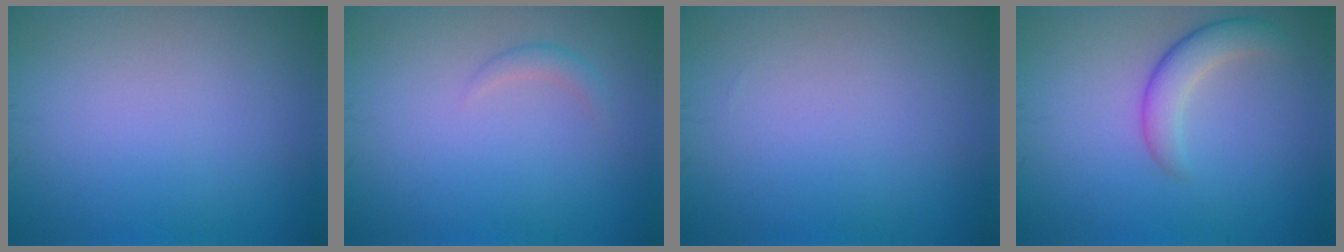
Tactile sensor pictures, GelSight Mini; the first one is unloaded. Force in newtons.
{"total": 1.0, "press": 1.0, "slide": 0.0}
{"total": 0.0}
{"total": 3.0, "press": 3.0, "slide": 0.1}